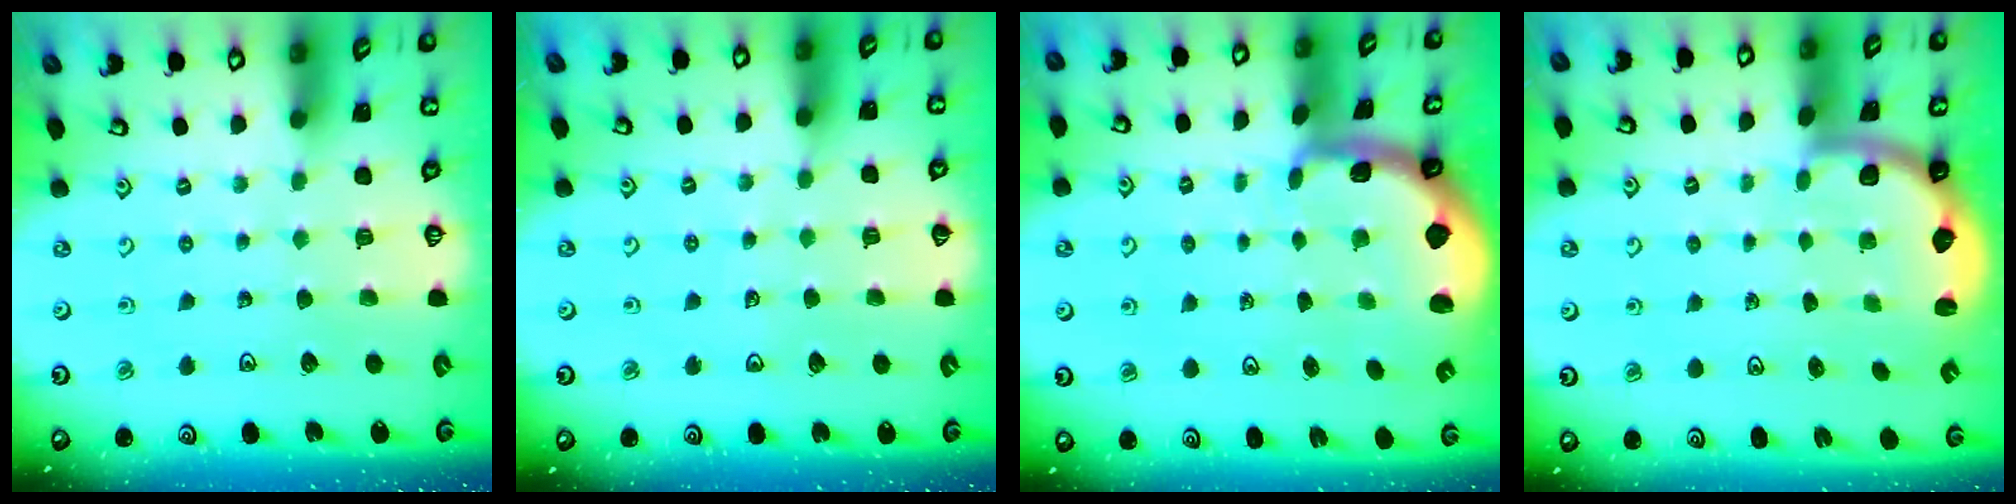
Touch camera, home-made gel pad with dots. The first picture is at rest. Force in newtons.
{"total": 3.2, "press": 3.1, "slide": 0.4}
{"total": 1.7, "press": 1.6, "slide": 0.4}
{"total": 2.1, "press": 2.0, "slide": 0.7}